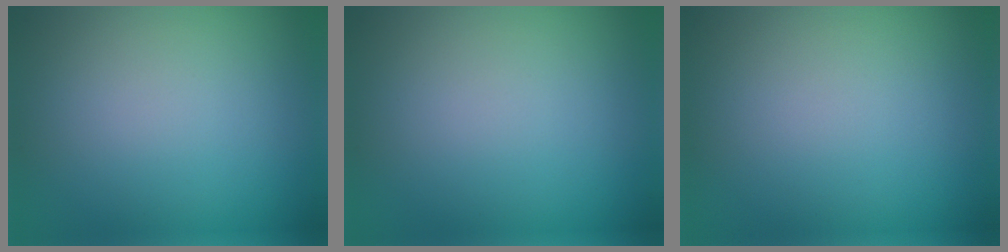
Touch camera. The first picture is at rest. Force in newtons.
{"total": 0.0}
{"total": 0.0}